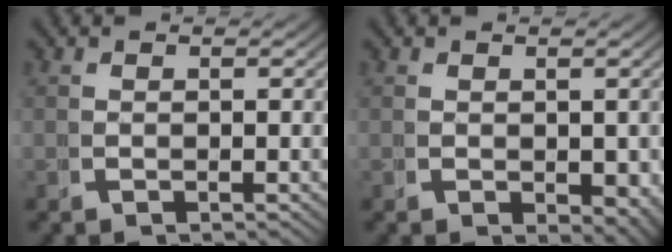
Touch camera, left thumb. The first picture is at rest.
{"total": 2.4, "force": [0.0, 1.6, 1.8], "torque": [-0.024, -0.019, 0.014]}